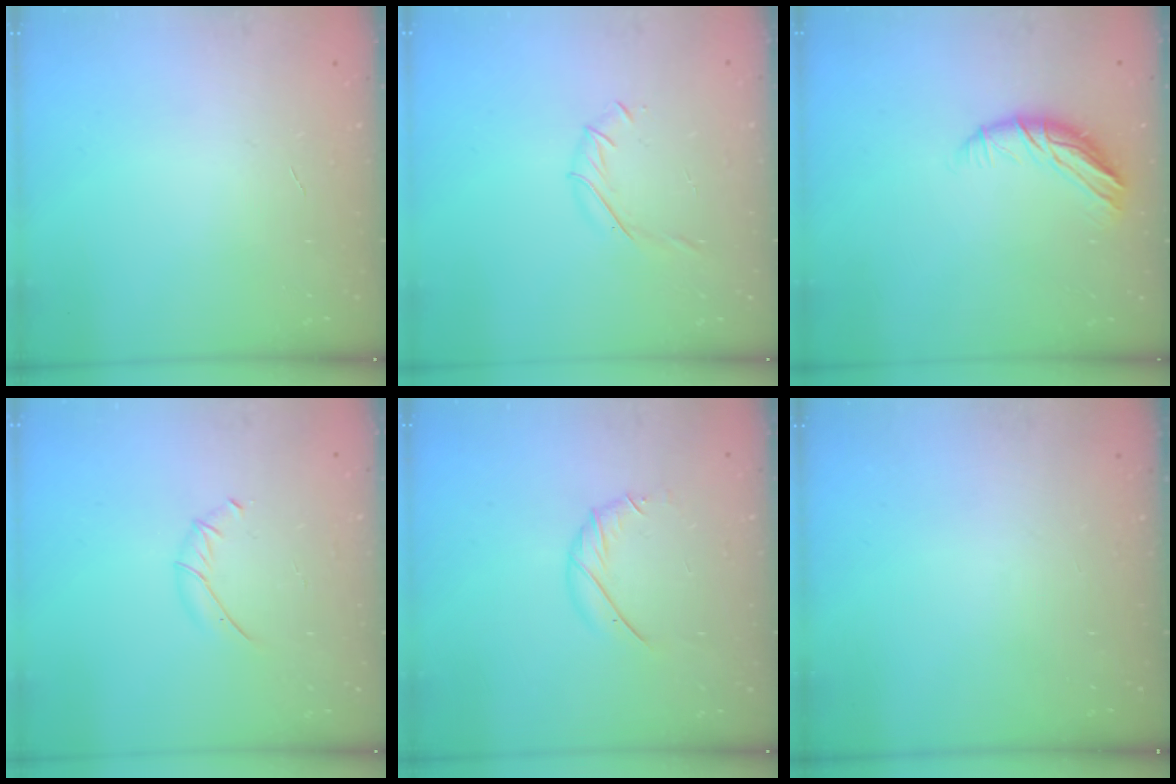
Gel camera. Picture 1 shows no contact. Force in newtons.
{"total": 3.8, "press": 3.7, "slide": 1.0}
{"total": 9.7, "press": 9.6, "slide": 1.2}
{"total": 6.2, "press": 6.0, "slide": 1.6}
{"total": 6.8, "press": 6.8, "slide": 0.4}
{"total": 0.0}